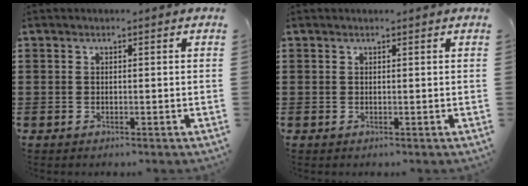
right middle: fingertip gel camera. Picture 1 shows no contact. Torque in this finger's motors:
{"motor_torque": [-0.07, -0.14, -0.04, -0.01]}